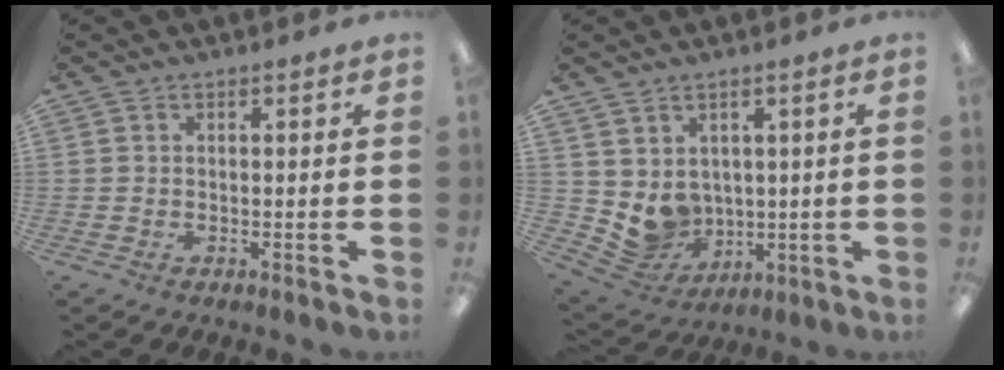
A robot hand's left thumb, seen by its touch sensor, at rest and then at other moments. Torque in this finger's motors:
{"motor_torque": [-0.28, 0.40, 0.31, -0.30, 0.00]}